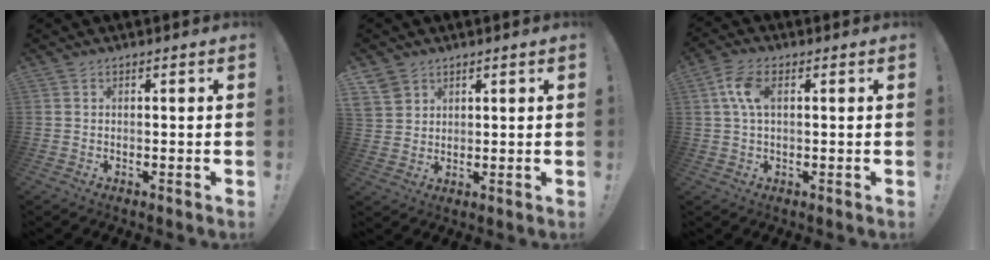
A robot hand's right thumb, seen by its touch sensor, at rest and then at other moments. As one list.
[{"total": 4.1, "force": [2.9, 2.7, 0.7], "torque": [-0.013, -0.015, 0.057]}, {"total": 6.8, "force": [1.5, 3.5, 5.6], "torque": [-0.118, 0.005, 0.025]}]